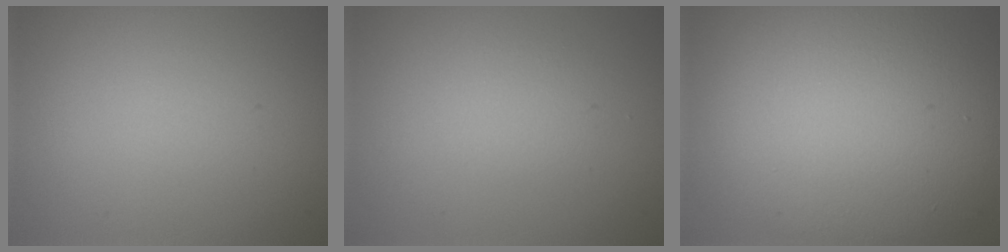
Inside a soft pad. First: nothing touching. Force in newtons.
{"total": 1.3, "press": 1.3, "slide": 0.1}
{"total": 13.4, "press": 13.3, "slide": 0.8}